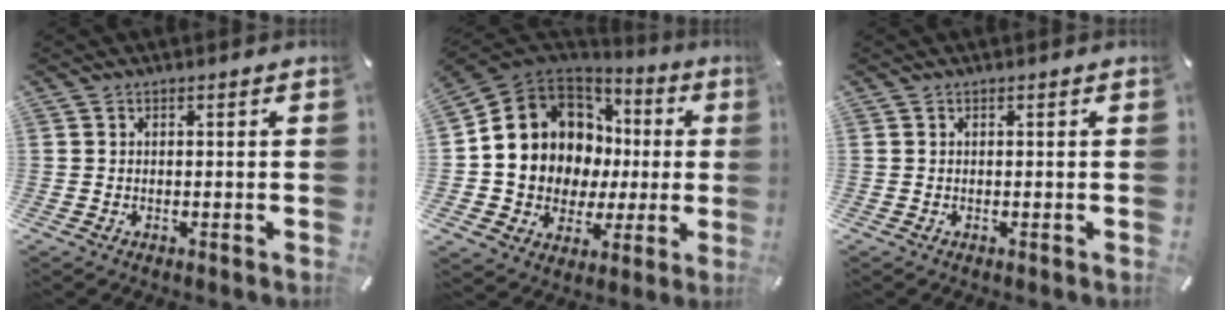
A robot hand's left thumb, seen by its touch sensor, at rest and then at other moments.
{"total": 13.4, "force": [2.9, 12.0, 5.2], "torque": [-0.106, -0.044, 0.072]}
{"total": 0.0}